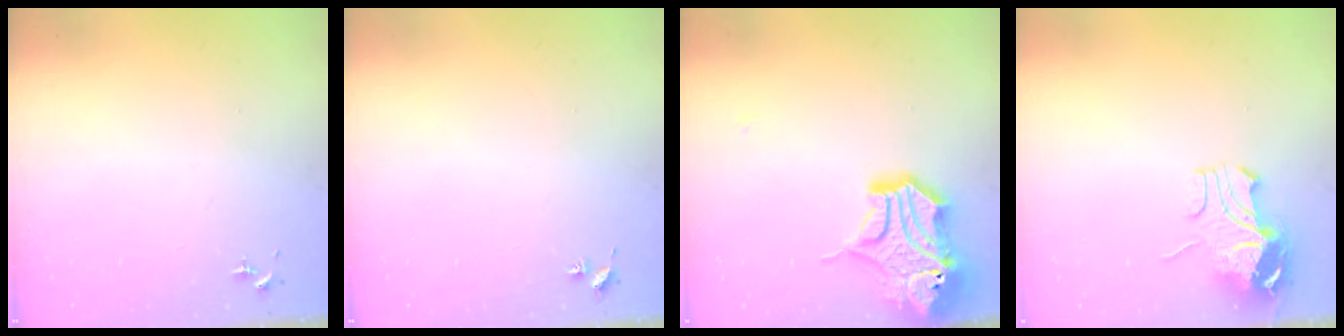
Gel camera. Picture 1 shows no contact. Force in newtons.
{"total": 1.8, "press": 1.8, "slide": 0.2}
{"total": 16.6, "press": 16.5, "slide": 2.1}
{"total": 9.6, "press": 9.5, "slide": 1.1}